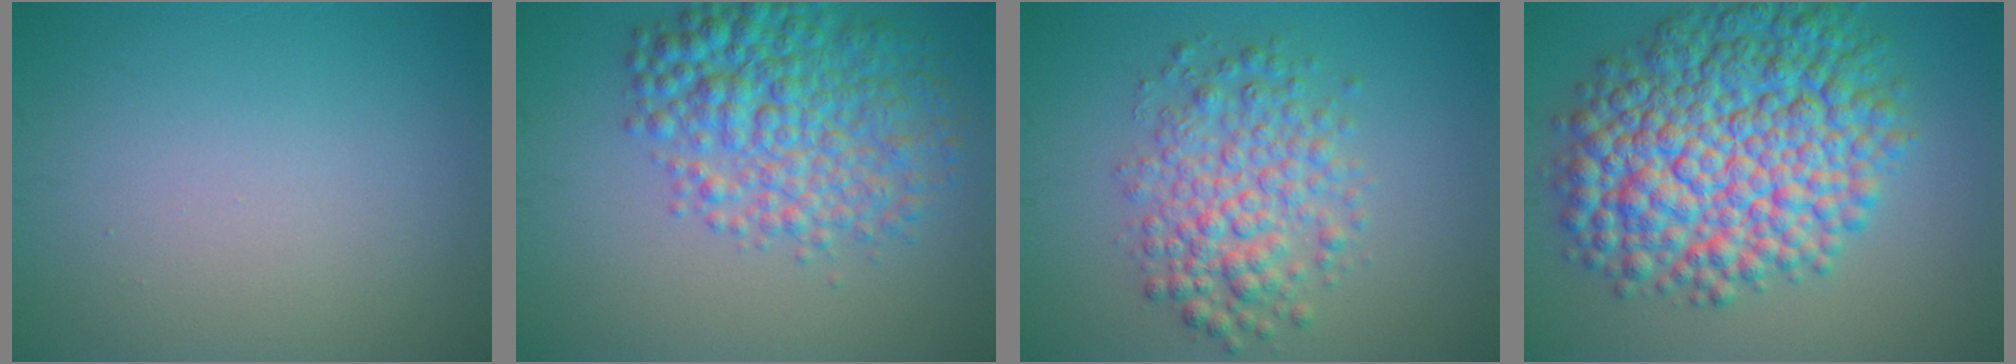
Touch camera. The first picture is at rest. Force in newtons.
{"total": 7.1, "press": 7.1, "slide": 0.1}
{"total": 5.1, "press": 5.1, "slide": 0.1}
{"total": 12.8, "press": 12.8, "slide": 0.2}